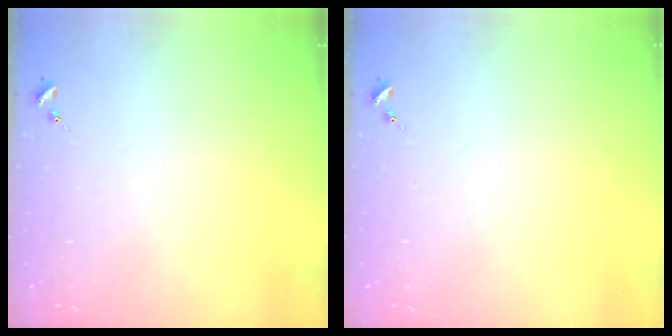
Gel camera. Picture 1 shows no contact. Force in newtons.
{"total": 0.0}